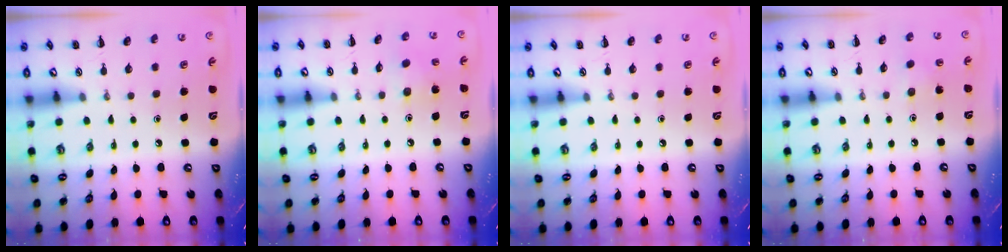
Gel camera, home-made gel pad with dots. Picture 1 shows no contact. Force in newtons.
{"total": 4.9, "press": 4.9, "slide": 0.8}
{"total": 0.0}
{"total": 3.0, "press": 2.8, "slide": 1.0}